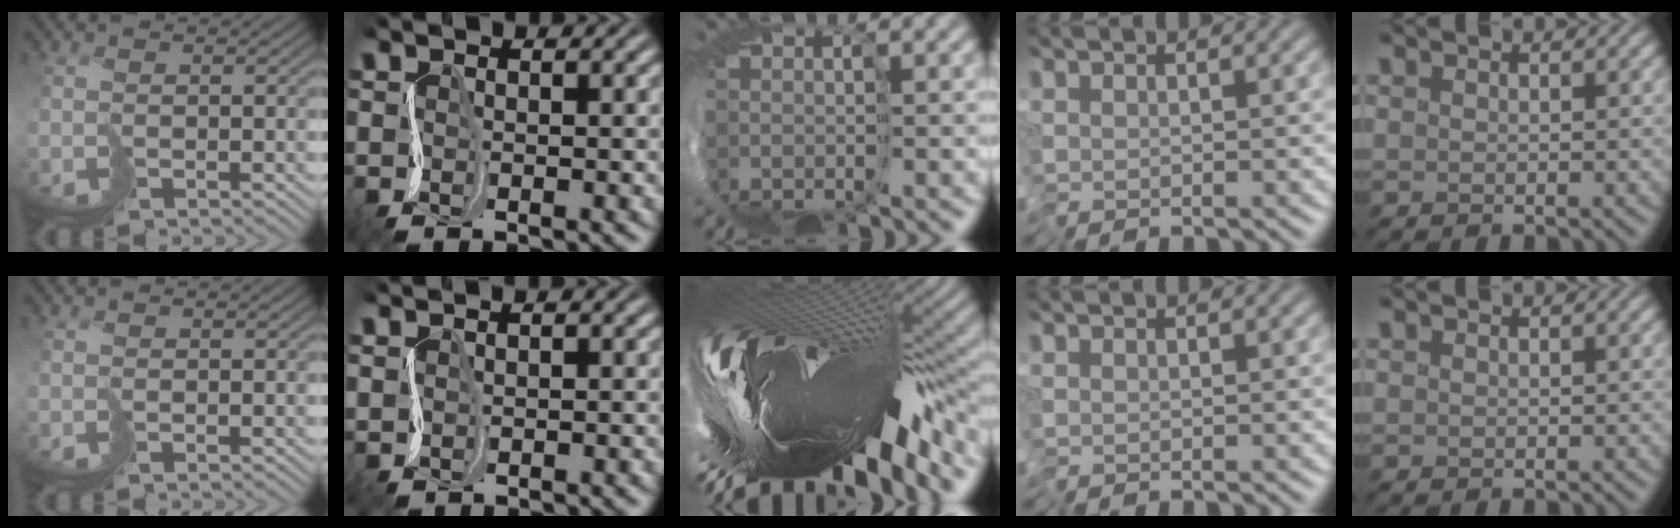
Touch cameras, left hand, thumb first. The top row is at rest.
{"index": {"total": 0.9, "force": [0.8, 0.1, -0.4], "torque": [0.009, 0.007, 0.017]}, "middle": {"total": 15.0, "force": [-3.1, 4.5, 13.9], "torque": [-0.234, -0.014, -0.062]}}